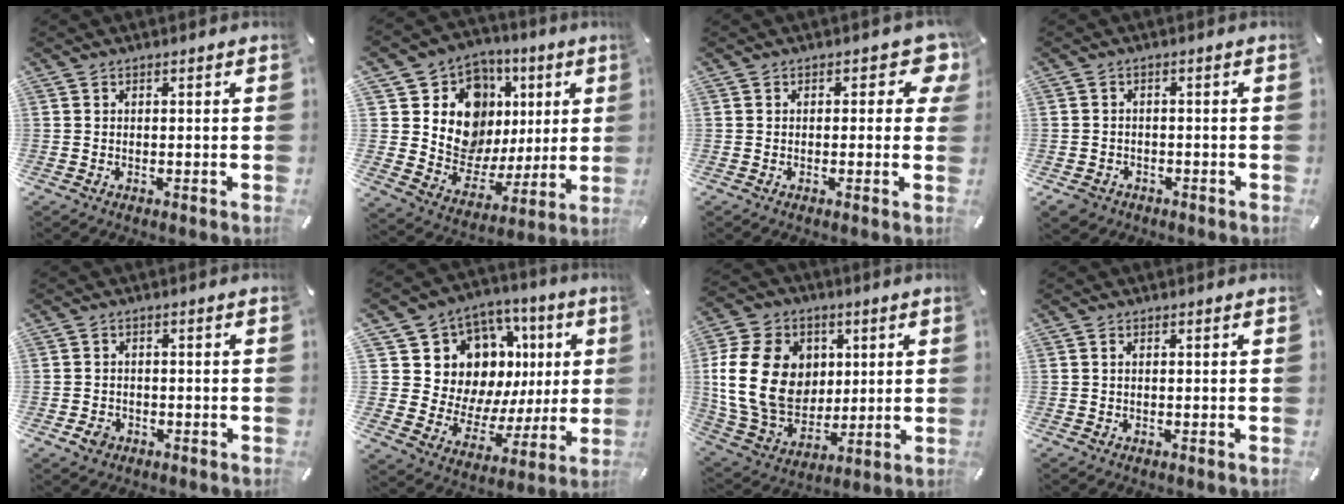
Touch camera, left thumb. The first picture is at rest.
{"total": 14.2, "force": [4.2, 12.7, 4.7], "torque": [-0.073, -0.041, 0.099]}
{"total": 5.3, "force": [1.8, 2.9, 4.0], "torque": [-0.034, -0.009, 0.023]}
{"total": 4.5, "force": [-2.7, 3.4, 1.0], "torque": [-0.033, 0.011, -0.055]}
{"total": 2.9, "force": [-1.3, 2.3, 1.1], "torque": [-0.019, 0.007, -0.025]}
{"total": 14.6, "force": [6.8, 11.7, 5.5], "torque": [-0.087, -0.069, 0.143]}
{"total": 19.9, "force": [2.6, 16.2, 11.3], "torque": [-0.241, -0.002, 0.052]}
{"total": 0.7, "force": [0.1, 0.3, 0.6], "torque": [-0.014, 0.001, 0.000]}